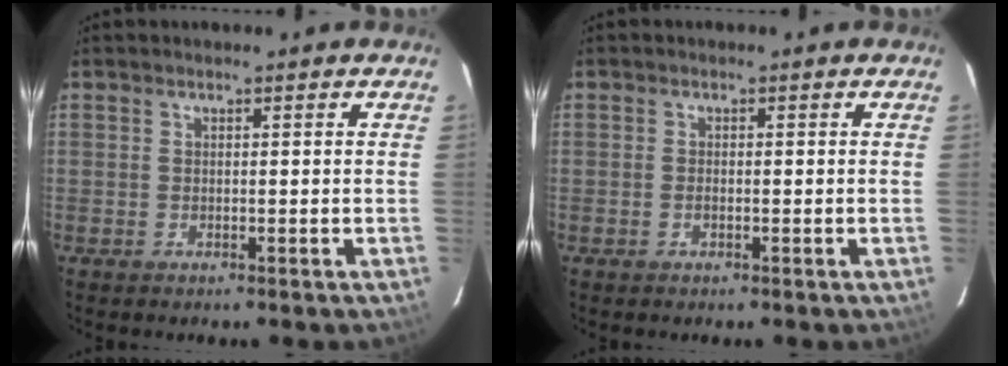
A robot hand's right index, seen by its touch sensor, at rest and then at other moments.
{"total": 0.9, "force": [-0.4, 0.5, 0.7], "torque": [-0.015, 0.001, -0.008]}